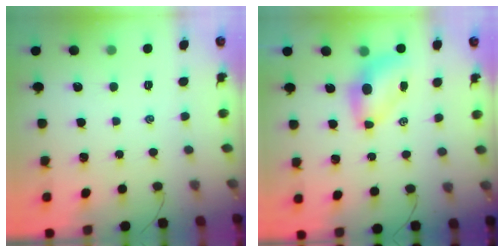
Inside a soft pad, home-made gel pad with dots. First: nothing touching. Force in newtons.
{"total": 6.5, "press": 6.4, "slide": 1.1}